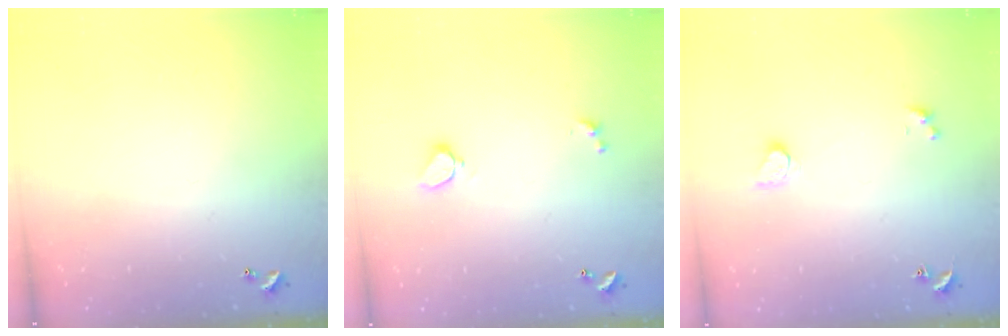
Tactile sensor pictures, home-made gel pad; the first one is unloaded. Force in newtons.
{"total": 3.8, "press": 3.3, "slide": 1.9}
{"total": 1.5, "press": 1.4, "slide": 0.4}